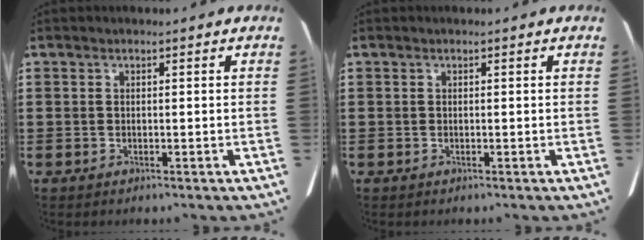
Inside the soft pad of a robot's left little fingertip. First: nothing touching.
{"total": 0.0}